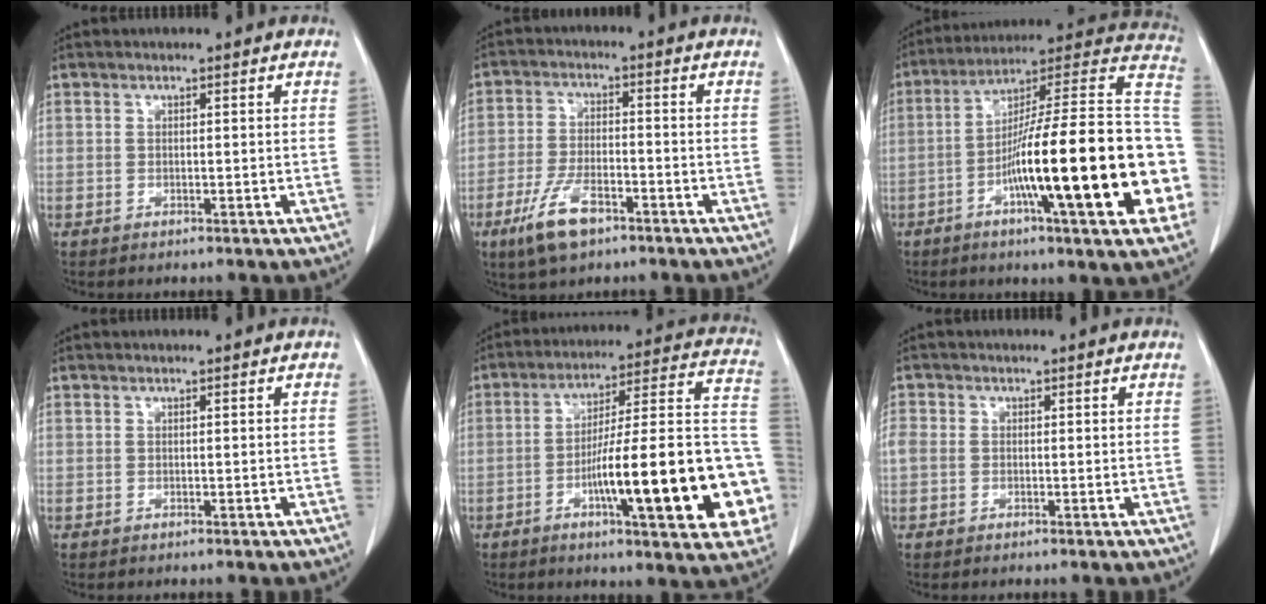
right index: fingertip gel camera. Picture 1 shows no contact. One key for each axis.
{"total": 7.8, "fx": -4.7, "fy": 2.9, "fz": 5.6, "tx": -0.118, "ty": -0.008, "tz": -0.082}
{"total": 28.0, "fx": -6.1, "fy": 2.4, "fz": 27.2, "tx": -0.314, "ty": 0.009, "tz": -0.104}
{"total": 0.0}
{"total": 24.0, "fx": -6.9, "fy": 3.5, "fz": 22.8, "tx": -0.243, "ty": 0.025, "tz": -0.090}
{"total": 2.1, "fx": 0.0, "fy": 1.8, "fz": 1.1, "tx": -0.036, "ty": 0.014, "tz": 0.001}